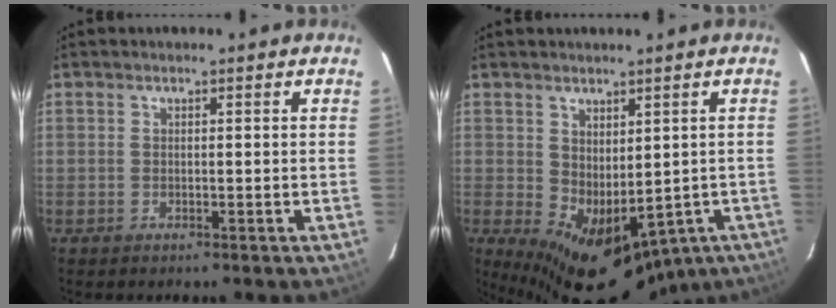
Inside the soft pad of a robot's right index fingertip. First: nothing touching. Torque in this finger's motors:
{"motor_torque": [1.90, -0.23, 1.05, 0.21]}